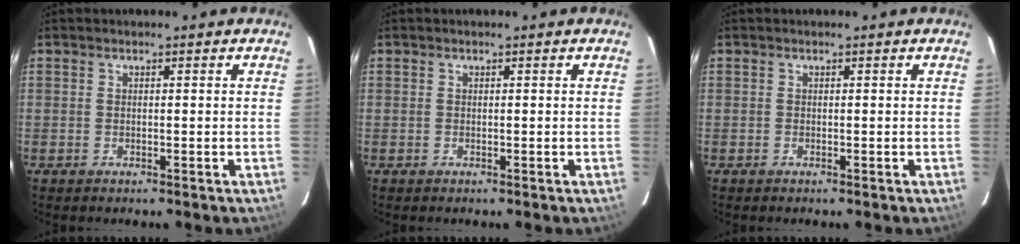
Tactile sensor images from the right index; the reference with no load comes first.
{"total": 0.0}
{"total": 0.0}